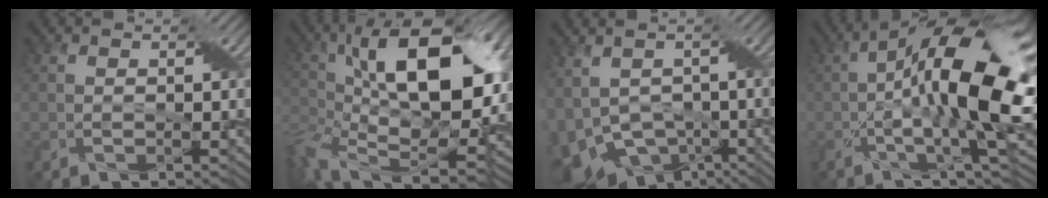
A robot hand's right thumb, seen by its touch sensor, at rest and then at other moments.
{"total": 18.3, "force": [1.4, 9.5, 15.6], "torque": [-0.313, -0.007, 0.024]}
{"total": 10.4, "force": [-2.0, 7.5, 6.9], "torque": [-0.158, -0.033, -0.018]}
{"total": 17.6, "force": [-0.1, 5.6, 16.7], "torque": [-0.280, 0.016, -0.012]}